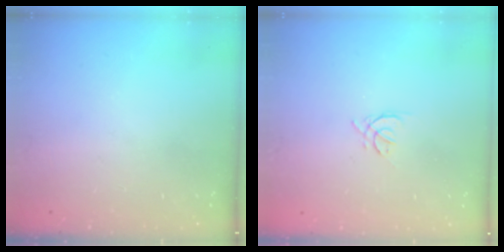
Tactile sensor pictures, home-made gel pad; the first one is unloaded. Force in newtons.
{"total": 2.4, "press": 2.3, "slide": 0.6}